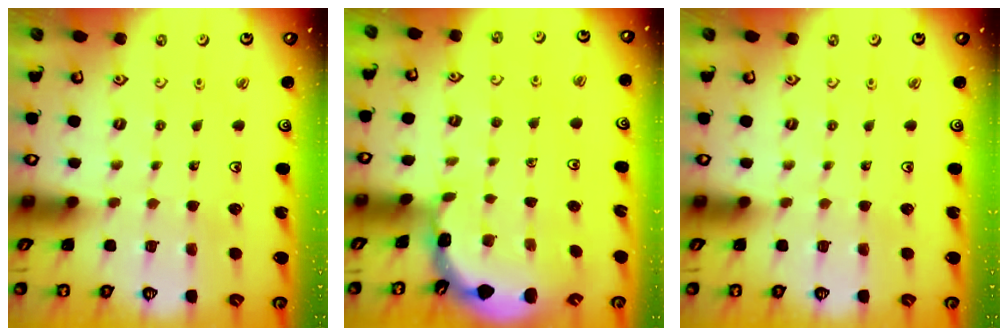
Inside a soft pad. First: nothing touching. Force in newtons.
{"total": 1.5, "press": 1.5, "slide": 0.1}
{"total": 0.0}